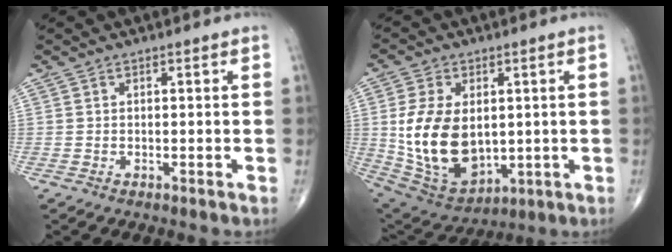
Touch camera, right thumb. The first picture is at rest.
{"total": 17.2, "force": [0.8, 10.9, 13.2], "torque": [-0.234, -0.012, 0.039]}